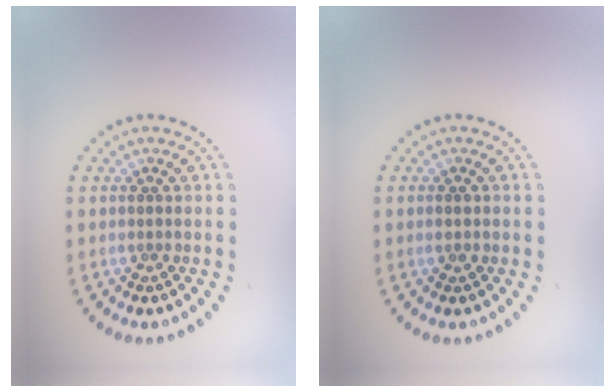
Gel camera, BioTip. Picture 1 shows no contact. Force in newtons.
{"total": 1.1, "press": 1.1, "slide": 0.1}